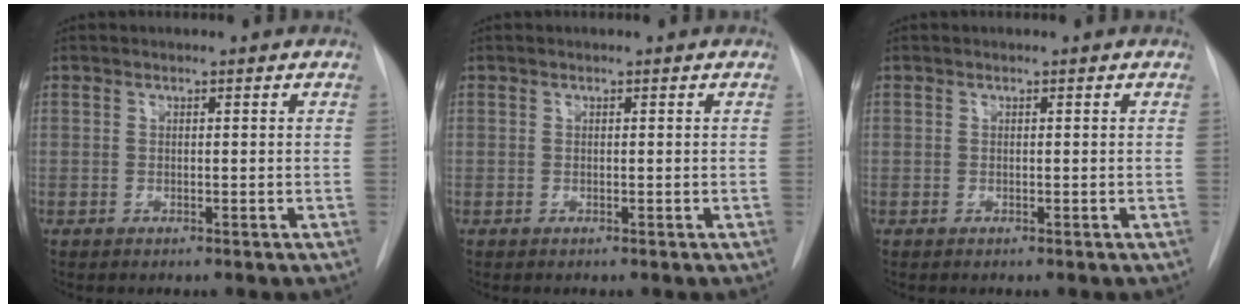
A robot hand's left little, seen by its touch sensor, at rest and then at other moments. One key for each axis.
{"total": 0.0}
{"total": 0.0}